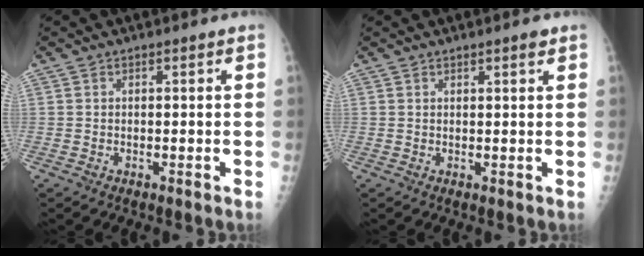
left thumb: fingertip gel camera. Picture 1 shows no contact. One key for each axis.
{"total": 1.5, "fx": 1.0, "fy": 0.1, "fz": 1.1, "tx": -0.015, "ty": -0.005, "tz": 0.014}